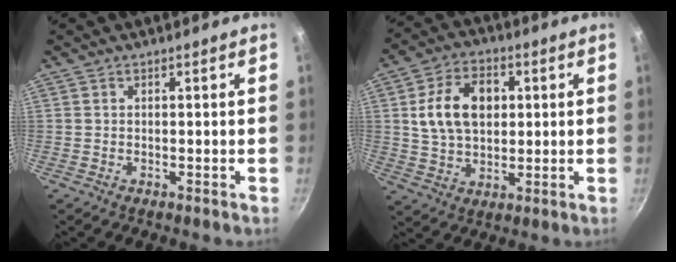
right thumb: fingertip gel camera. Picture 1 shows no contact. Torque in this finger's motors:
{"motor_torque": [-0.77, 1.20, 0.52, -0.54, 0.28]}